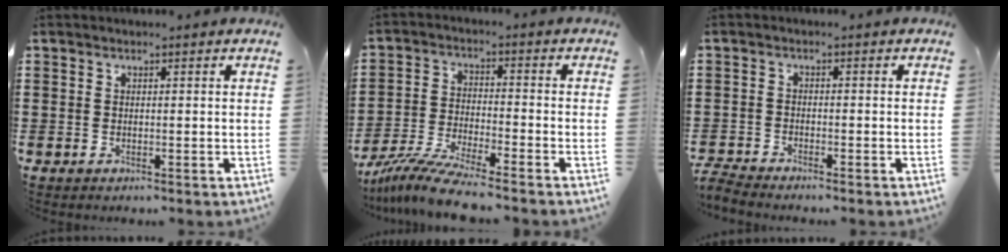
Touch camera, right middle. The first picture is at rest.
{"total": 7.7, "force": [-7.0, 0.0, 3.4], "torque": [-0.072, -0.007, -0.136]}
{"total": 2.3, "force": [-2.3, 0.0, 0.3], "torque": [-0.015, 0.000, -0.050]}